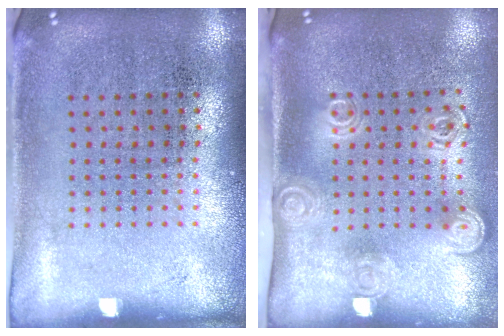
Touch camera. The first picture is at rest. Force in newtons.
{"total": 2.0, "press": 1.4, "slide": 1.4}